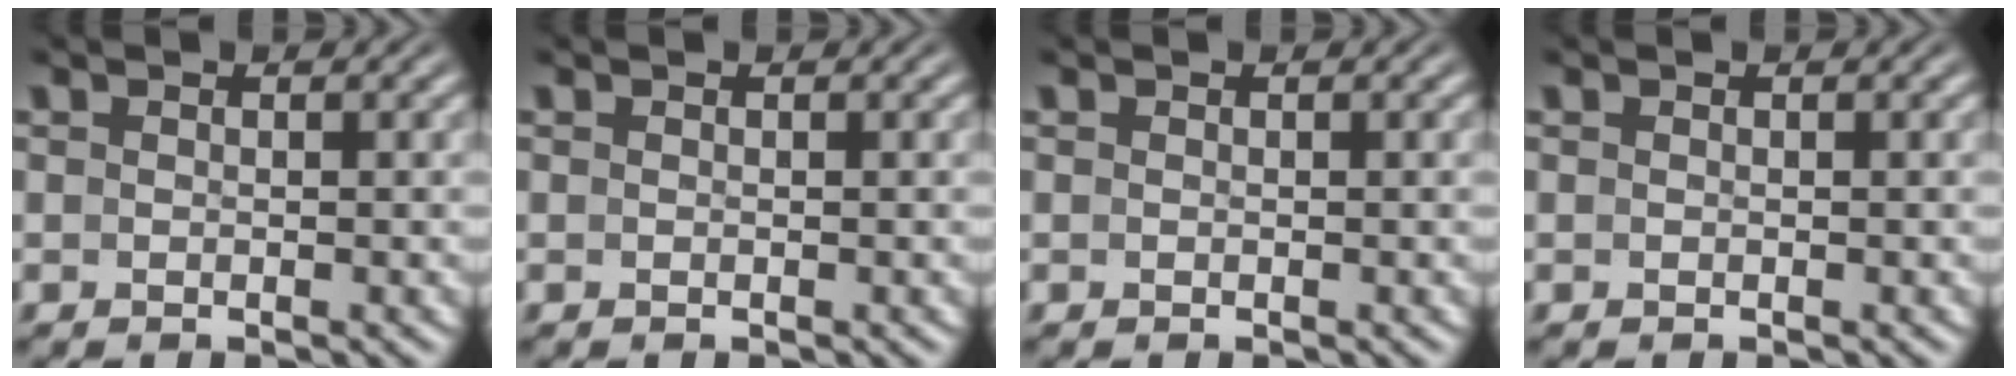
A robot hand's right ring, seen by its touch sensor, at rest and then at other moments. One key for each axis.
{"total": 0.0}
{"total": 0.0}
{"total": 0.0}